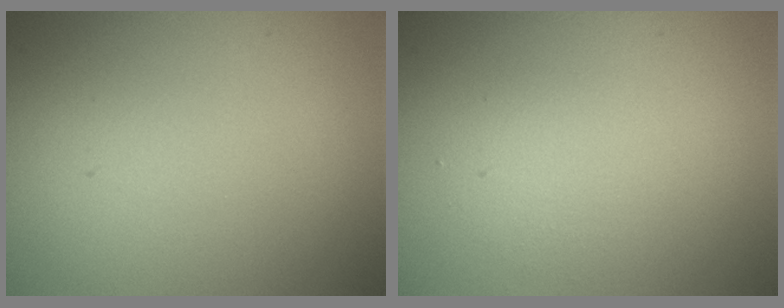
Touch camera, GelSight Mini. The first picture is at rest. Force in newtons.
{"total": 2.0, "press": 2.0, "slide": 0.2}